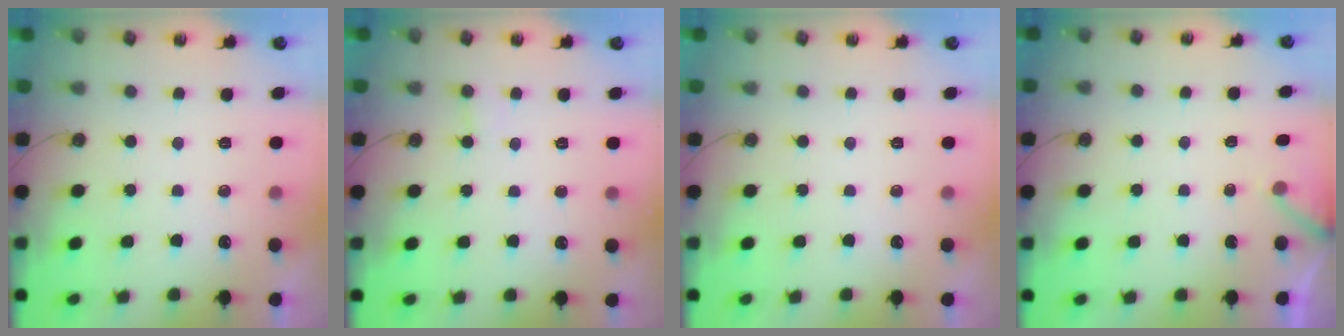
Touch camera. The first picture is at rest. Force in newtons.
{"total": 3.4, "press": 3.4, "slide": 0.2}
{"total": 0.0}
{"total": 3.0, "press": 3.0, "slide": 0.1}